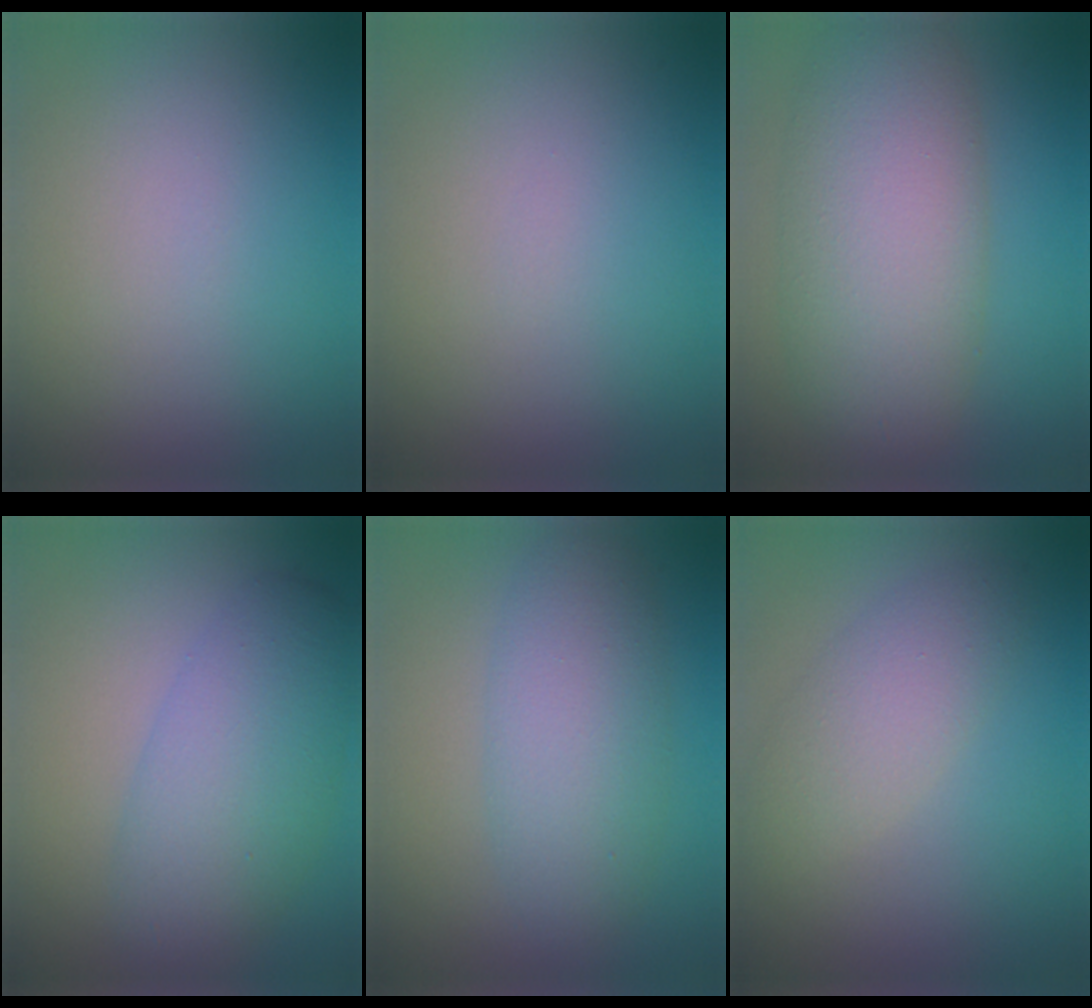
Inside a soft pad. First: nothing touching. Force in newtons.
{"total": 0.0}
{"total": 8.5, "press": 8.5, "slide": 0.6}
{"total": 5.8, "press": 5.7, "slide": 0.2}
{"total": 4.9, "press": 4.9, "slide": 0.1}
{"total": 3.4, "press": 3.4, "slide": 0.0}